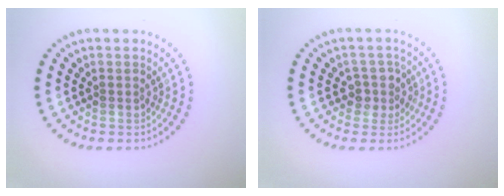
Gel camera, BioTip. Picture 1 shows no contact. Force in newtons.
{"total": 2.1, "press": 1.8, "slide": 1.1}